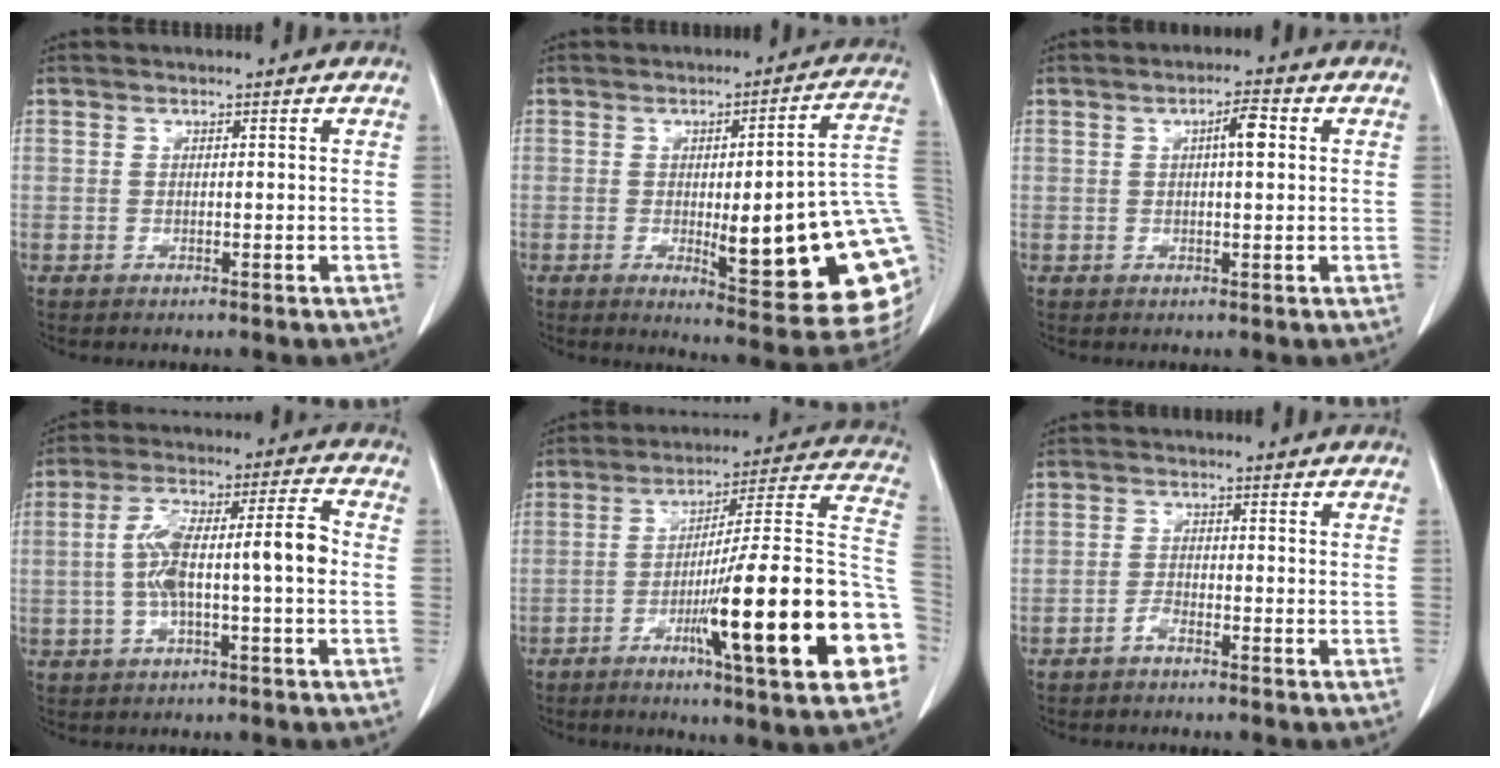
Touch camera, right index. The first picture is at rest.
{"total": 23.1, "force": [-2.8, 3.8, 22.7], "torque": [-0.195, 0.000, -0.028]}
{"total": 3.5, "force": [0.9, 0.6, 3.3], "torque": [-0.055, 0.006, 0.012]}
{"total": 11.5, "force": [-0.8, 1.9, 11.3], "torque": [-0.205, 0.033, -0.014]}
{"total": 25.9, "force": [-7.9, 1.4, 24.6], "torque": [-0.272, 0.002, -0.120]}
{"total": 1.4, "force": [-1.1, 0.3, 0.7], "torque": [-0.010, 0.002, -0.020]}